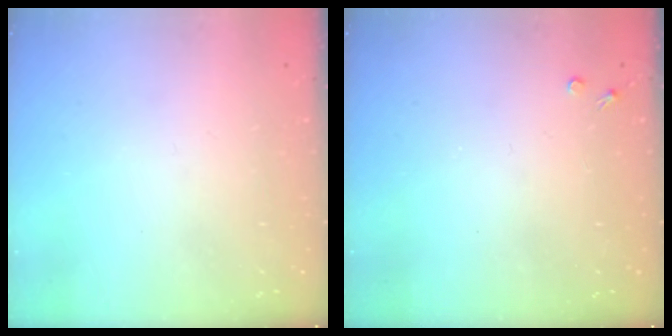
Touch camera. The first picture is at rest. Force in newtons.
{"total": 2.7, "press": 2.7, "slide": 0.4}